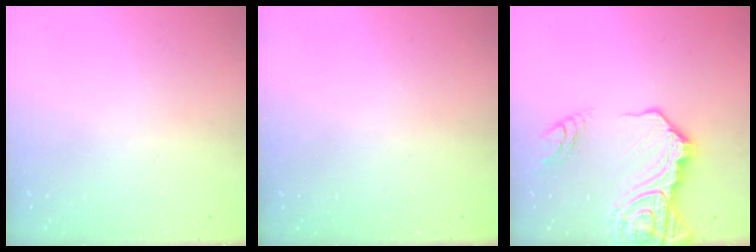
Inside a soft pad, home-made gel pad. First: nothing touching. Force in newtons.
{"total": 0.0}
{"total": 19.6, "press": 19.5, "slide": 2.2}